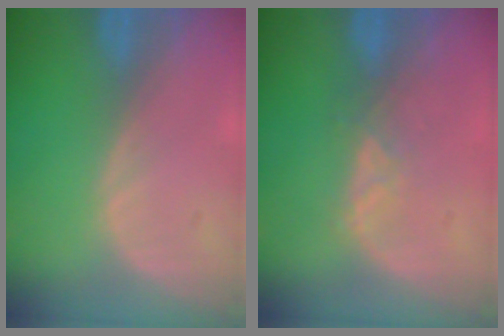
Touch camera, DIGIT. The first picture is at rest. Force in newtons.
{"total": 2.6, "press": 2.5, "slide": 0.8}